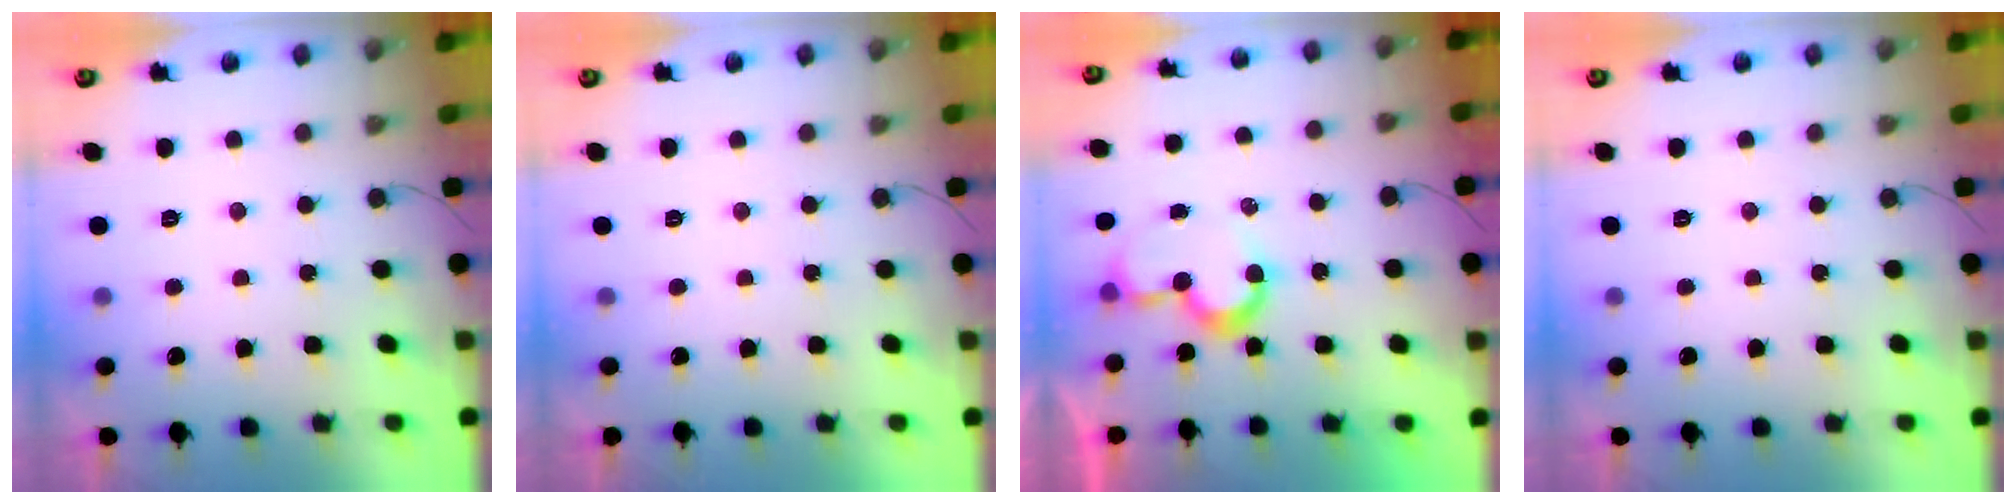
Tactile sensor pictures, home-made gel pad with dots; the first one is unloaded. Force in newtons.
{"total": 1.7, "press": 1.7, "slide": 0.0}
{"total": 8.4, "press": 8.4, "slide": 0.1}
{"total": 0.0}